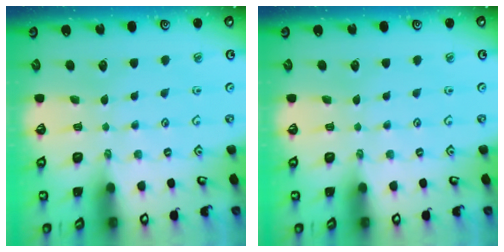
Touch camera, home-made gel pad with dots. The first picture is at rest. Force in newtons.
{"total": 0.0}